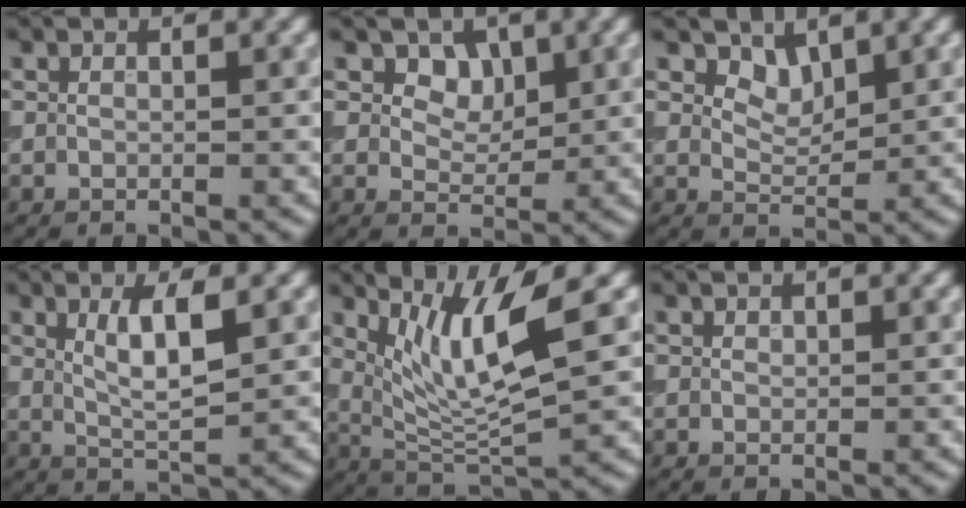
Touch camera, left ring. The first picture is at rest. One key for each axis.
{"total": 3.2, "fx": 1.6, "fy": 2.3, "fz": 1.6, "tx": -0.031, "ty": -0.014, "tz": 0.028}
{"total": 2.2, "fx": 1.6, "fy": 1.2, "fz": 1.0, "tx": -0.019, "ty": -0.011, "tz": 0.027}
{"total": 3.6, "fx": 1.2, "fy": 0.9, "fz": 3.3, "tx": -0.060, "ty": -0.004, "tz": 0.024}
{"total": 6.4, "fx": 2.7, "fy": 1.2, "fz": 5.7, "tx": -0.111, "ty": -0.010, "tz": 0.053}
{"total": 0.0}